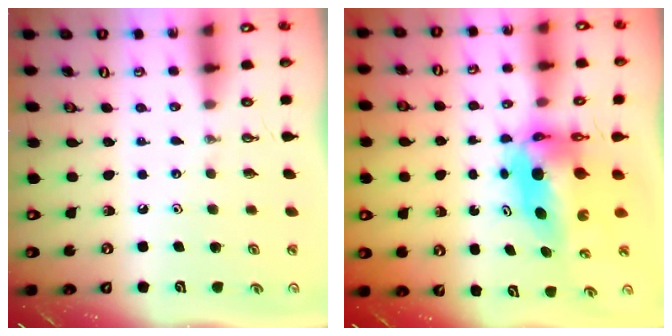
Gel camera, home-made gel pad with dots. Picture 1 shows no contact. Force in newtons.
{"total": 7.5, "press": 7.5, "slide": 0.6}